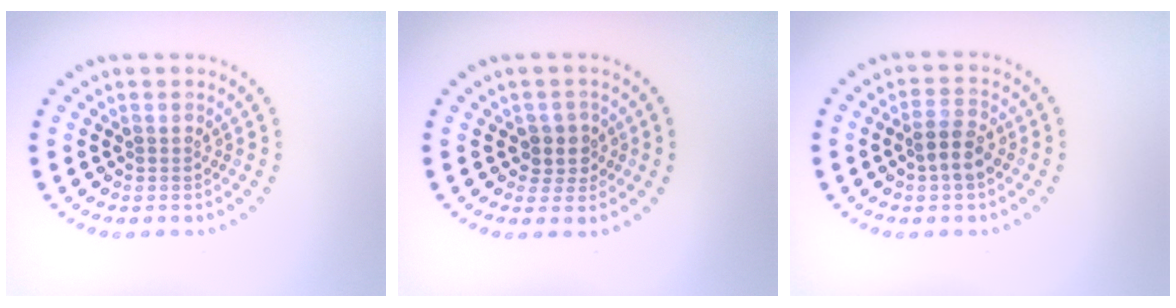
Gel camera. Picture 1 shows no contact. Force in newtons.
{"total": 2.2, "press": 1.9, "slide": 1.1}
{"total": 2.7, "press": 2.5, "slide": 0.9}